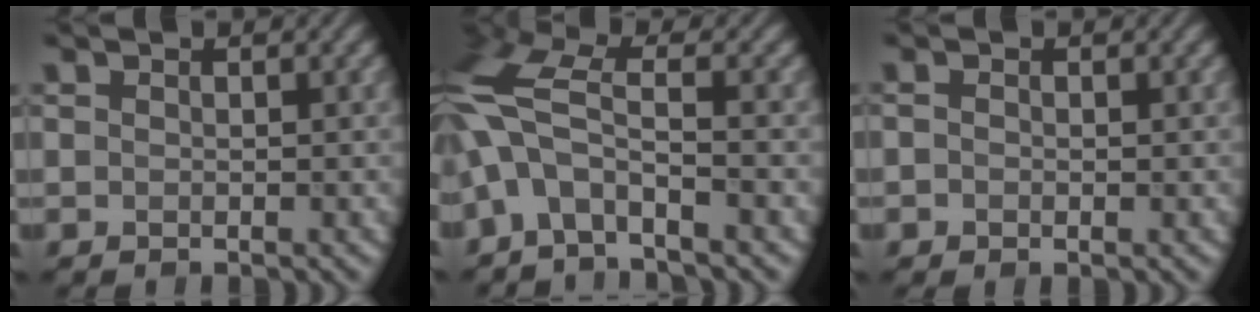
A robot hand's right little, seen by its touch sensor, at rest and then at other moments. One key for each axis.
{"total": 6.3, "fx": -2.0, "fy": 2.6, "fz": 5.4, "tx": -0.122, "ty": 0.013, "tz": -0.059}
{"total": 1.0, "fx": -0.2, "fy": 0.6, "fz": 0.8, "tx": -0.015, "ty": -0.001, "tz": -0.006}